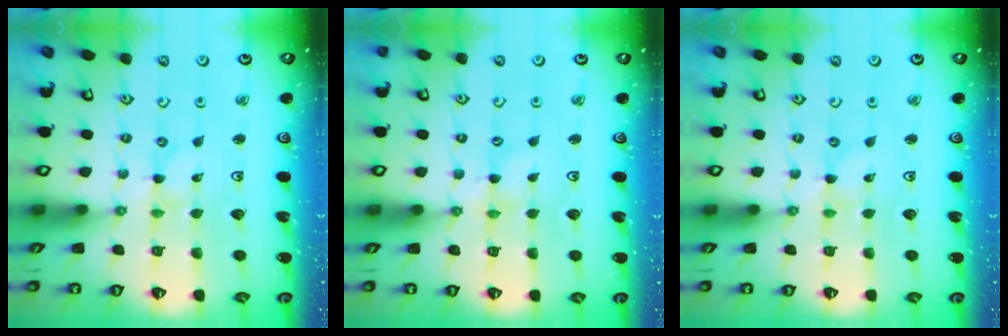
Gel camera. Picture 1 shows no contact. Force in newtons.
{"total": 1.7, "press": 1.7, "slide": 0.2}
{"total": 0.0}